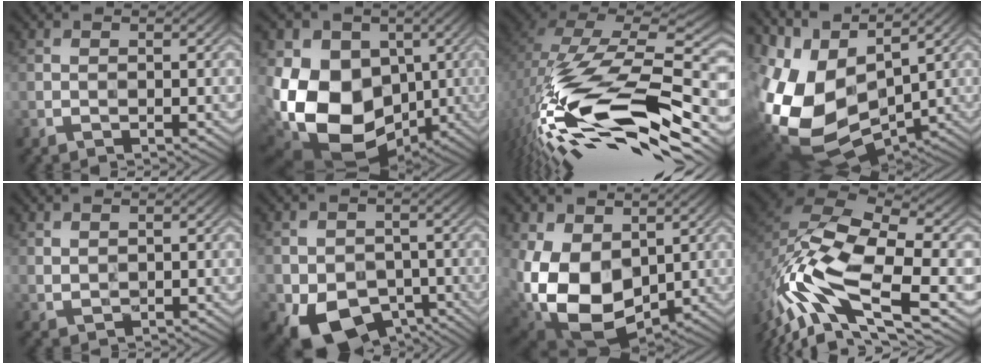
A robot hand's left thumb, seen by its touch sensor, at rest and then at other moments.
{"total": 18.2, "force": [-1.6, 14.1, 11.3], "torque": [-0.229, -0.030, -0.035]}
{"total": 19.0, "force": [-6.5, 8.0, 15.9], "torque": [-0.327, -0.026, -0.112]}
{"total": 15.6, "force": [-0.3, 9.0, 12.7], "torque": [-0.297, -0.029, 0.022]}
{"total": 1.1, "force": [1.0, 0.4, 0.0], "torque": [-0.004, 0.000, 0.026]}
{"total": 9.2, "force": [-4.3, 6.4, 5.1], "torque": [-0.093, -0.030, -0.061]}
{"total": 13.3, "force": [0.4, 9.5, 9.3], "torque": [-0.229, -0.026, 0.013]}
{"total": 15.1, "force": [-6.7, 6.6, 11.8], "torque": [-0.252, -0.018, -0.130]}